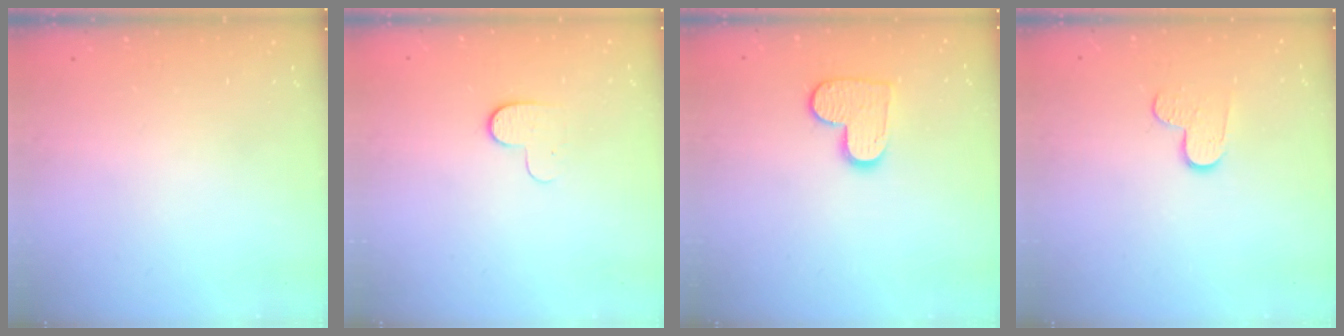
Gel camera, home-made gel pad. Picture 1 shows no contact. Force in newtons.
{"total": 5.4, "press": 5.3, "slide": 1.2}
{"total": 9.6, "press": 9.6, "slide": 0.6}
{"total": 7.9, "press": 7.9, "slide": 0.5}